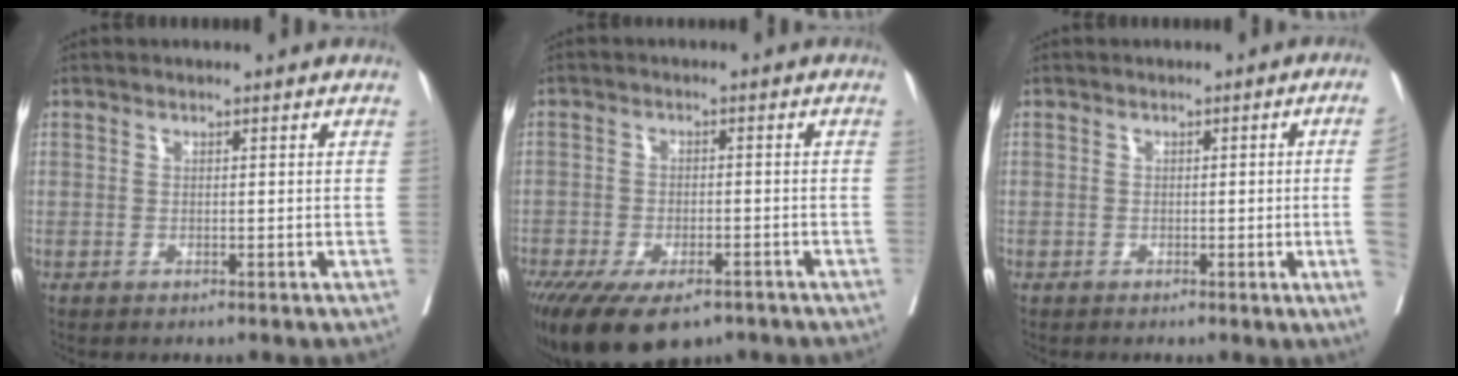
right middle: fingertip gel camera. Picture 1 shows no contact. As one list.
[{"total": 14.8, "force": [-10.0, 6.5, 8.7], "torque": [-0.190, -0.028, -0.149]}, {"total": 7.0, "force": [-1.0, -2.2, 6.6], "torque": [-0.081, -0.014, -0.009]}]